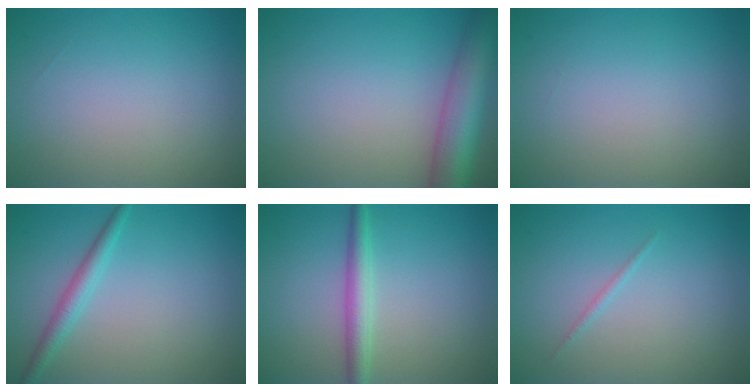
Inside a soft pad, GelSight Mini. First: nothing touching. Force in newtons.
{"total": 7.4, "press": 7.4, "slide": 0.4}
{"total": 0.0}
{"total": 2.1, "press": 2.1, "slide": 0.1}
{"total": 2.7, "press": 2.7, "slide": 0.0}
{"total": 0.6, "press": 0.6, "slide": 0.0}